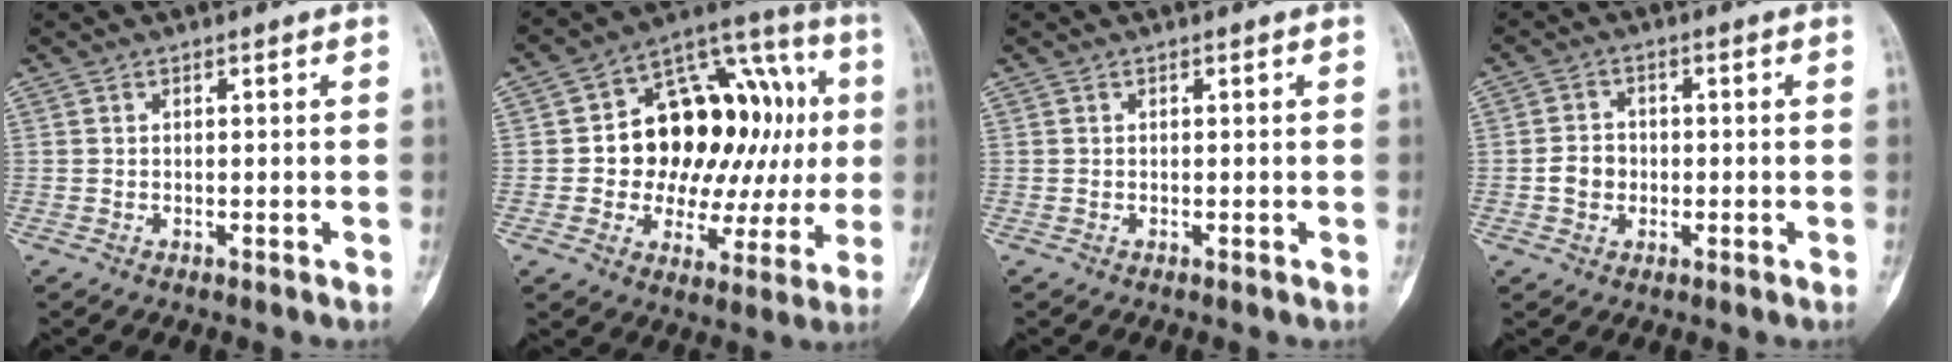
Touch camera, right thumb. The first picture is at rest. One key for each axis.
{"total": 24.9, "fx": 2.0, "fy": 15.9, "fz": 19.1, "tx": -0.210, "ty": 0.043, "tz": 0.037}
{"total": 0.0}
{"total": 4.1, "fx": -0.7, "fy": 3.6, "fz": 2.0, "tx": -0.023, "ty": 0.010, "tz": -0.017}